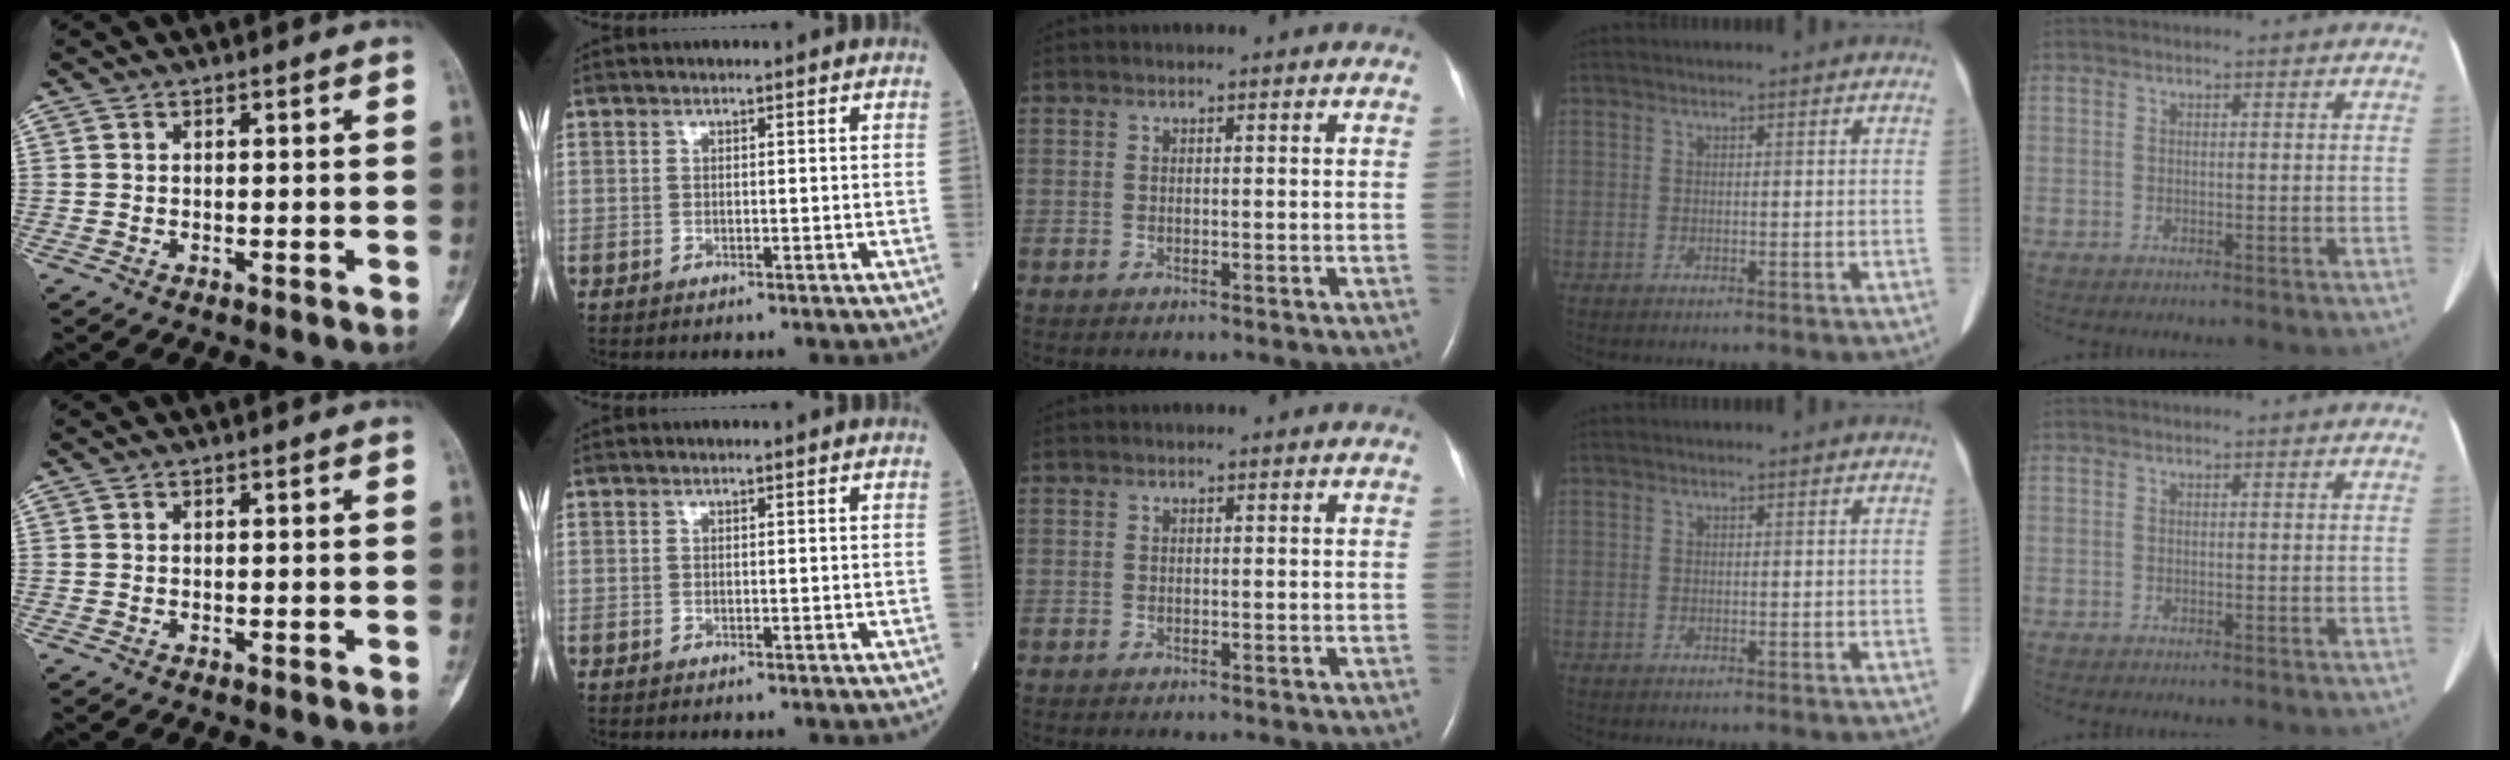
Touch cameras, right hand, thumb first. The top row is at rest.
{}